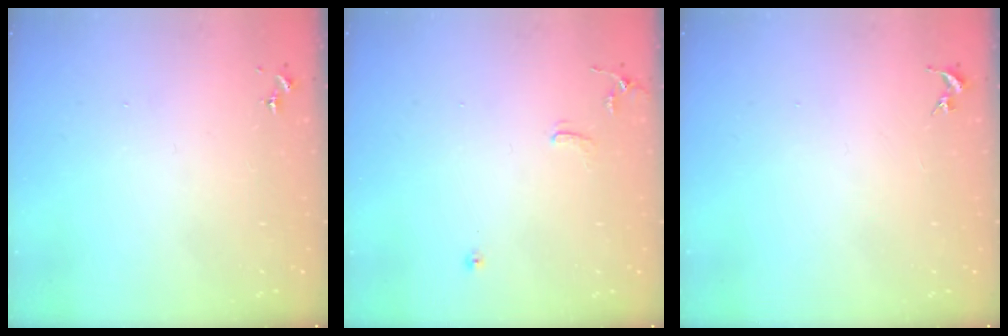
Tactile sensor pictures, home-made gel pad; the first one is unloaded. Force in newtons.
{"total": 6.9, "press": 6.9, "slide": 0.7}
{"total": 0.0}